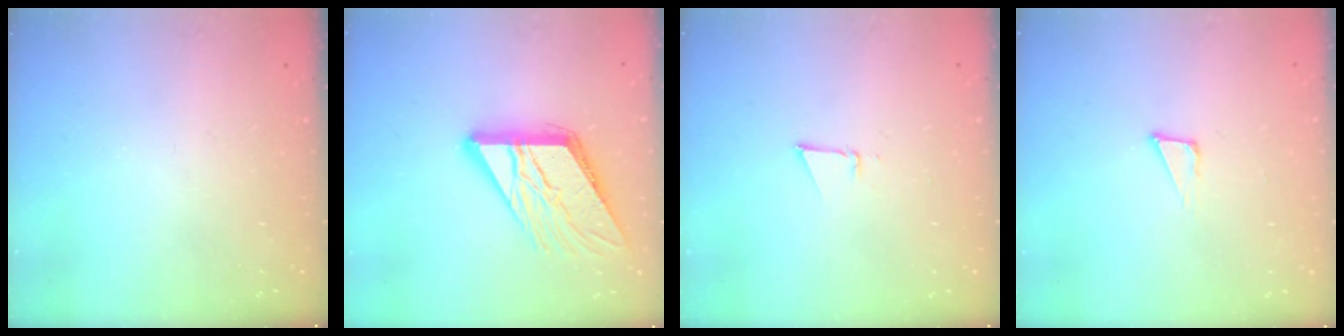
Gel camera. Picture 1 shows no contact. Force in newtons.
{"total": 16.2, "press": 16.1, "slide": 1.8}
{"total": 3.0, "press": 2.9, "slide": 0.8}
{"total": 3.4, "press": 3.3, "slide": 0.9}